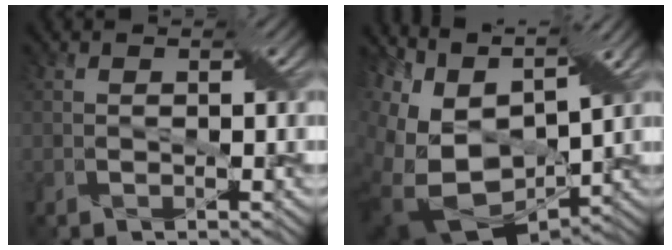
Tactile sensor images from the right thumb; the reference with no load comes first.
{"total": 17.9, "force": [2.1, 11.7, 13.3], "torque": [-0.305, 0.001, 0.075]}